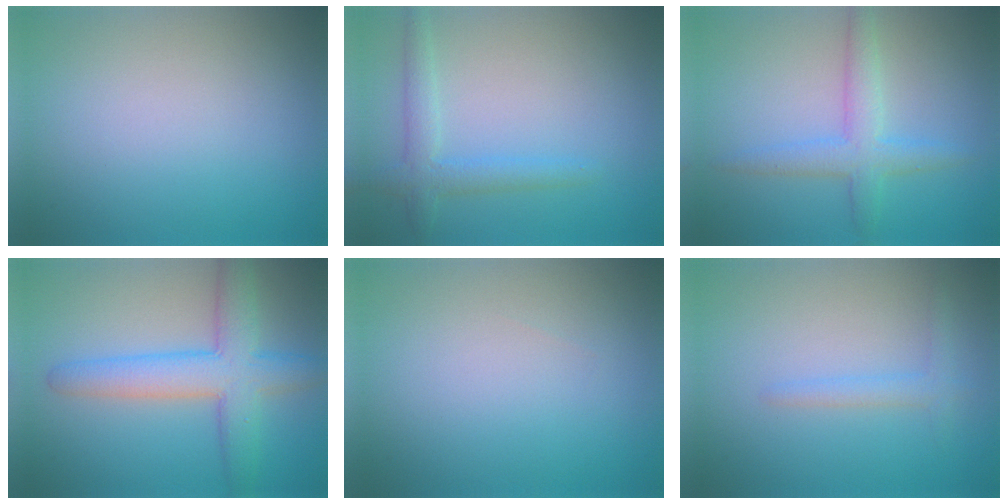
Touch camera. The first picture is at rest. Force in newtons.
{"total": 2.7, "press": 2.7, "slide": 0.1}
{"total": 3.4, "press": 3.4, "slide": 0.0}
{"total": 6.4, "press": 6.4, "slide": 0.2}
{"total": 0.0}
{"total": 1.4, "press": 1.4, "slide": 0.2}